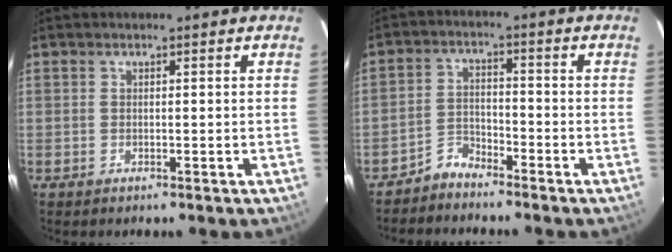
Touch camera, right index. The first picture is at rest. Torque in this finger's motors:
{"motor_torque": [-0.15, -0.07, -0.45, -0.16]}